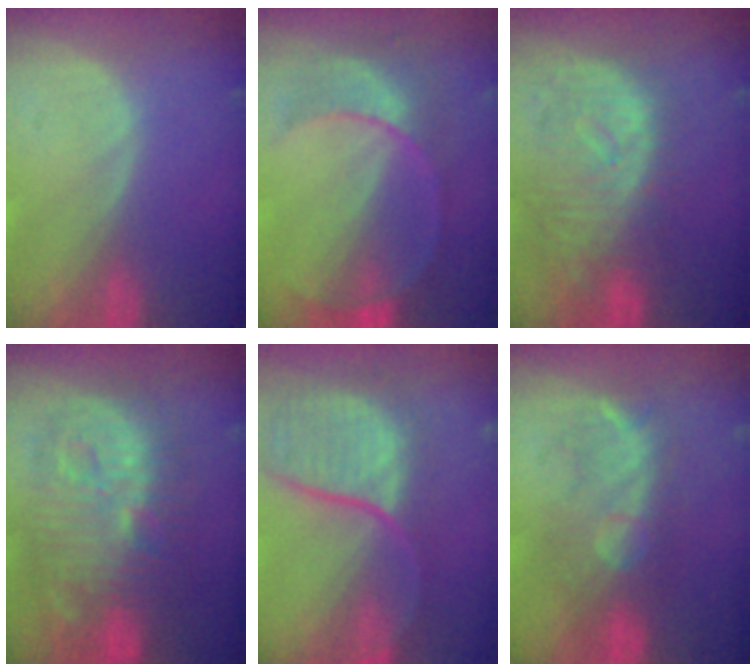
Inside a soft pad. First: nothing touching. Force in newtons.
{"total": 7.7, "press": 7.7, "slide": 0.7}
{"total": 10.9, "press": 9.7, "slide": 4.9}
{"total": 13.5, "press": 13.5, "slide": 1.3}
{"total": 11.4, "press": 9.7, "slide": 5.9}
{"total": 8.0, "press": 7.9, "slide": 0.7}